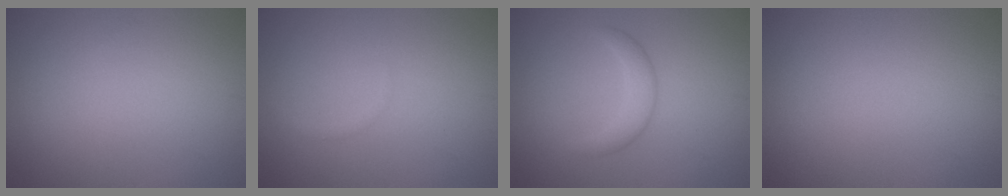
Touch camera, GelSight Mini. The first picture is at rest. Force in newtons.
{"total": 0.6, "press": 0.6, "slide": 0.1}
{"total": 2.1, "press": 2.1, "slide": 0.2}
{"total": 0.0}